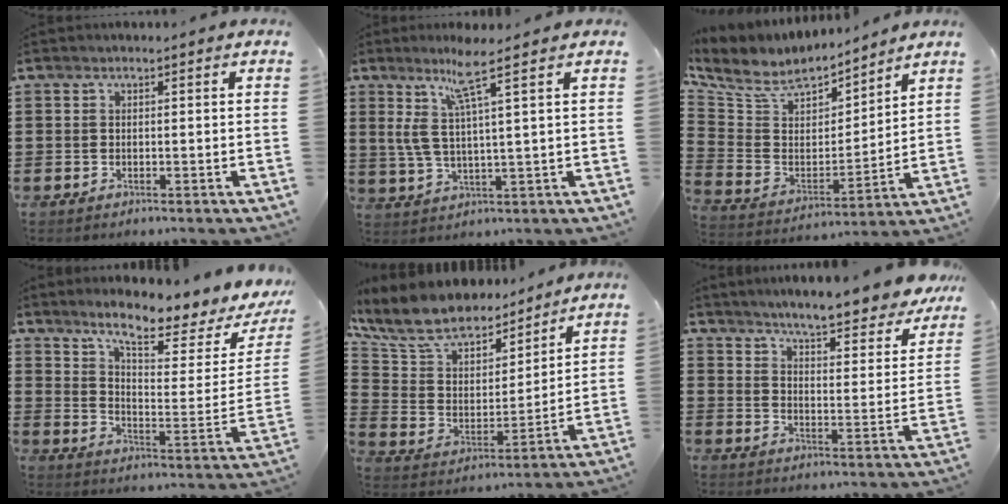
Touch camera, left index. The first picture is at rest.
{"total": 7.6, "force": [4.0, -0.2, 6.5], "torque": [-0.154, -0.005, 0.063]}
{"total": 7.5, "force": [6.2, 3.6, 2.3], "torque": [-0.085, -0.038, 0.108]}
{"total": 8.6, "force": [7.4, 0.8, 4.2], "torque": [-0.090, -0.054, 0.124]}
{"total": 10.3, "force": [8.9, 3.8, 3.3], "torque": [-0.111, -0.053, 0.161]}
{"total": 5.6, "force": [5.4, -0.7, 1.3], "torque": [-0.046, -0.050, 0.086]}